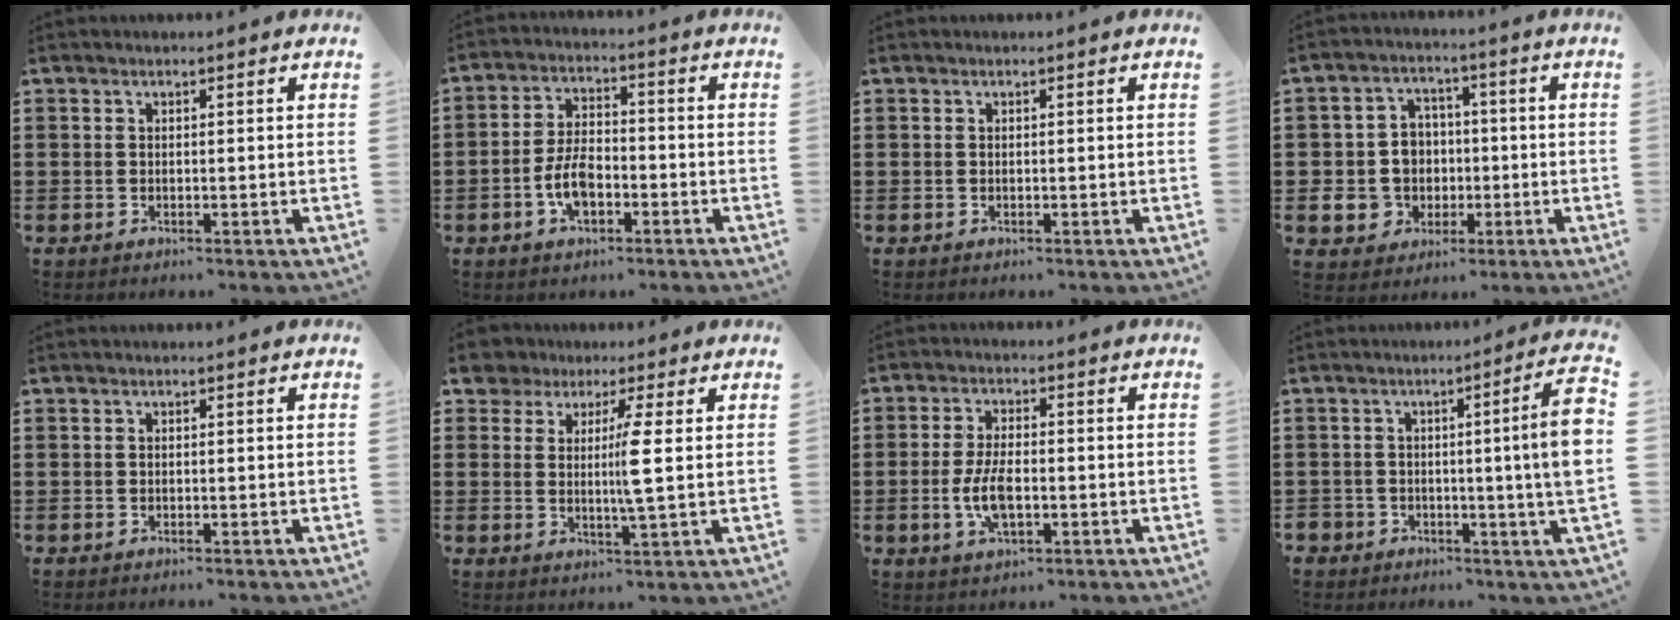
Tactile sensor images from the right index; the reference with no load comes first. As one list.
[{"total": 6.3, "force": [-2.4, 3.2, 4.9], "torque": [-0.109, 0.005, -0.048]}, {"total": 0.0}, {"total": 7.2, "force": [-0.6, 6.9, 2.1], "torque": [-0.077, 0.016, -0.009]}, {"total": 0.0}, {"total": 5.8, "force": [2.8, 1.2, 4.9], "torque": [-0.089, -0.012, 0.045]}, {"total": 6.1, "force": [-1.2, 2.8, 5.4], "torque": [-0.122, -0.002, -0.027]}, {"total": 8.5, "force": [-0.3, 1.1, 8.4], "torque": [-0.120, -0.011, -0.008]}]